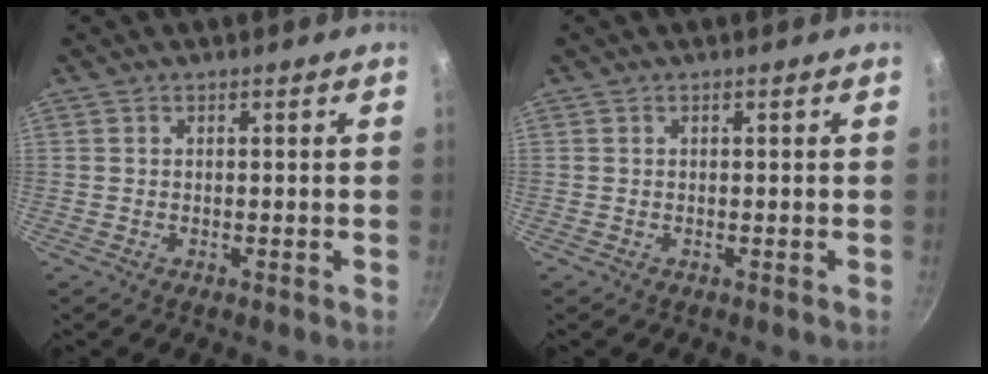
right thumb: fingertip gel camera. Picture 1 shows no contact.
{"total": 0.0}